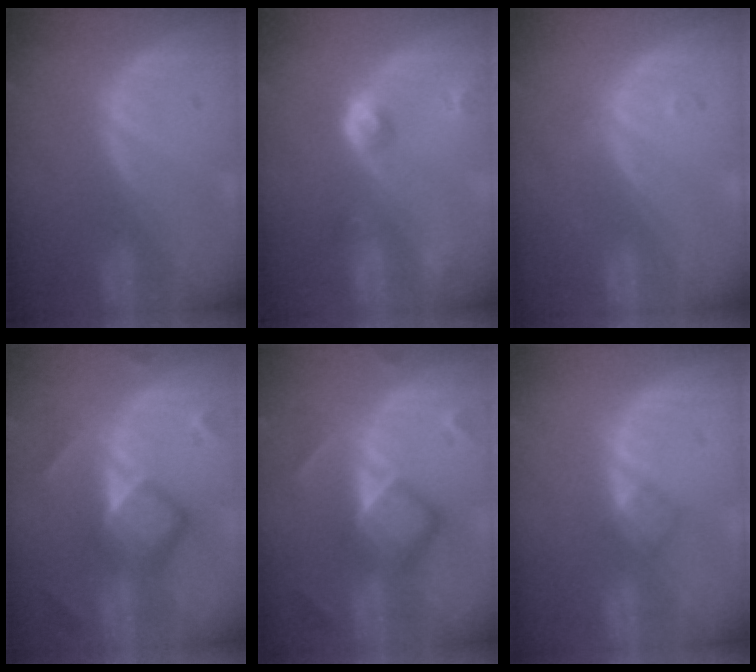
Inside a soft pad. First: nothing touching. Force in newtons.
{"total": 4.8, "press": 4.4, "slide": 1.9}
{"total": 0.7, "press": 0.7, "slide": 0.1}
{"total": 7.7, "press": 7.6, "slide": 0.6}
{"total": 7.6, "press": 7.6, "slide": 0.6}
{"total": 2.0, "press": 2.0, "slide": 0.2}